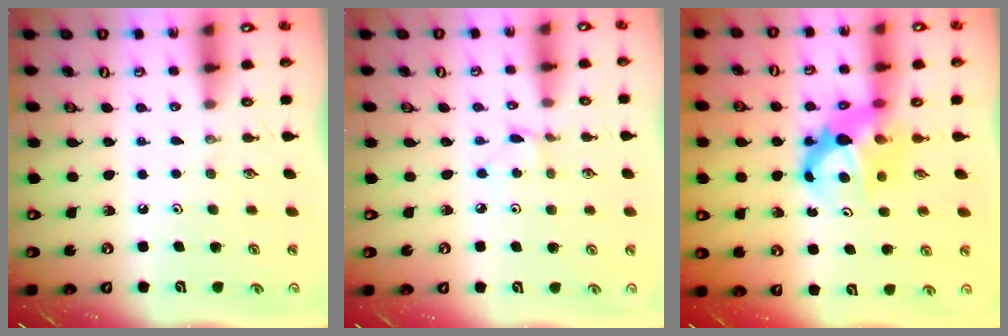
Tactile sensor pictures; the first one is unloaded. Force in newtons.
{"total": 1.3, "press": 1.2, "slide": 0.1}
{"total": 7.2, "press": 7.2, "slide": 0.5}